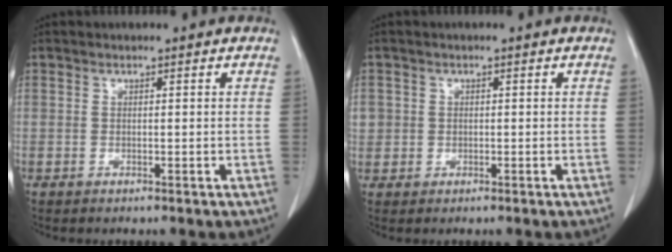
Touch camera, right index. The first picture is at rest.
{"total": 2.4, "force": [0.3, 2.4, 0.5], "torque": [-0.006, 0.004, 0.008]}